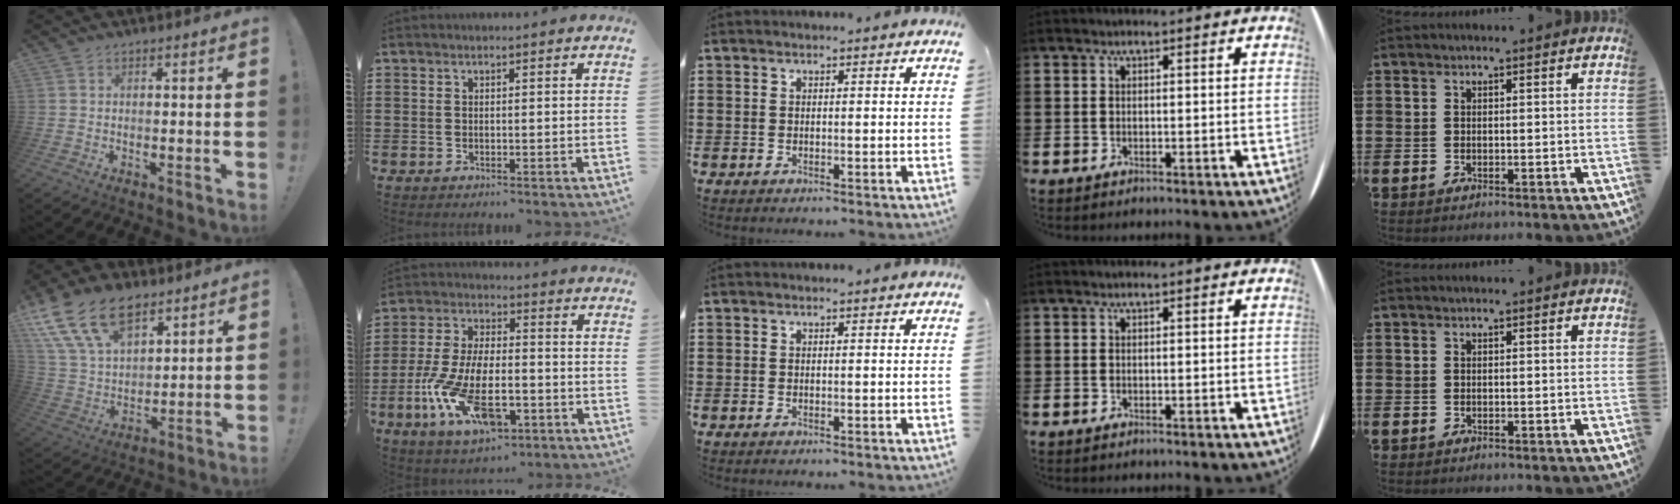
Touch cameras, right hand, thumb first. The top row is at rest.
{"thumb": {"total": 18.5, "force": [11.1, 11.0, 10.0], "torque": [-0.195, -0.058, 0.209]}, "index": {"total": 13.6, "force": [-5.2, 6.0, 11.0], "torque": [-0.252, -0.003, -0.101]}}